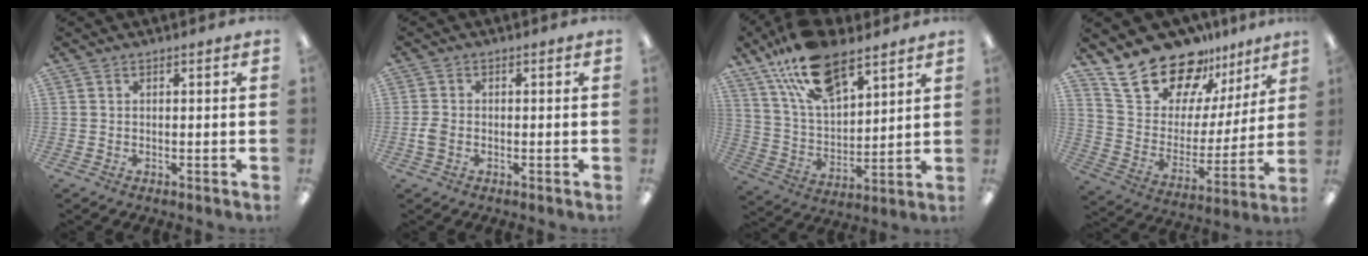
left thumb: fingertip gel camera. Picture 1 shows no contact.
{"total": 2.6, "force": [-0.6, 1.7, 1.8], "torque": [-0.039, 0.002, -0.013]}
{"total": 18.4, "force": [12.6, 8.3, 10.5], "torque": [-0.201, -0.051, 0.227]}
{"total": 20.6, "force": [16.8, 9.9, 6.9], "torque": [-0.137, -0.123, 0.305]}